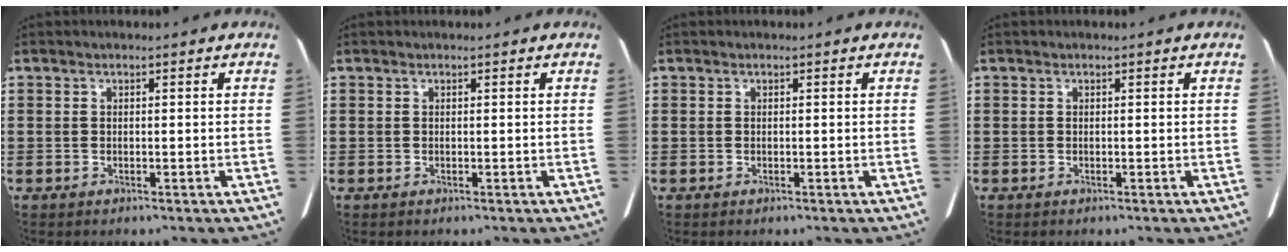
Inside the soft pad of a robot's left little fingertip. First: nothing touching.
{"total": 0.0}
{"total": 0.0}
{"total": 0.0}